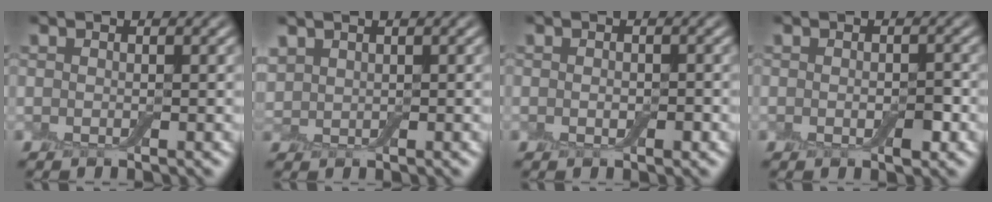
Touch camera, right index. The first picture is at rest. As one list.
[{"total": 1.2, "force": [0.7, 0.9, 0.4], "torque": [-0.014, 0.001, 0.020]}, {"total": 1.0, "force": [-0.3, 0.6, 0.7], "torque": [-0.012, -0.004, -0.003]}, {"total": 1.7, "force": [-0.6, 0.8, 1.3], "torque": [-0.022, -0.005, -0.006]}]